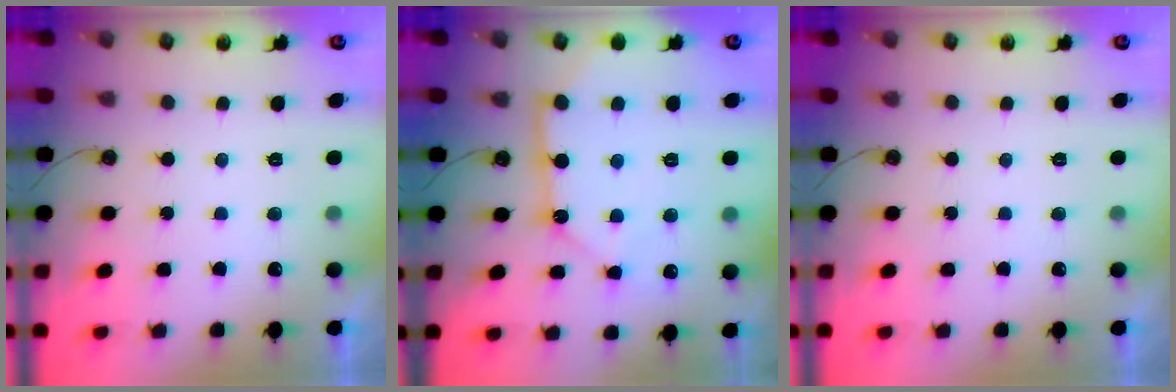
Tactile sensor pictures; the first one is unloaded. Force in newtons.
{"total": 12.6, "press": 12.5, "slide": 1.3}
{"total": 0.0}